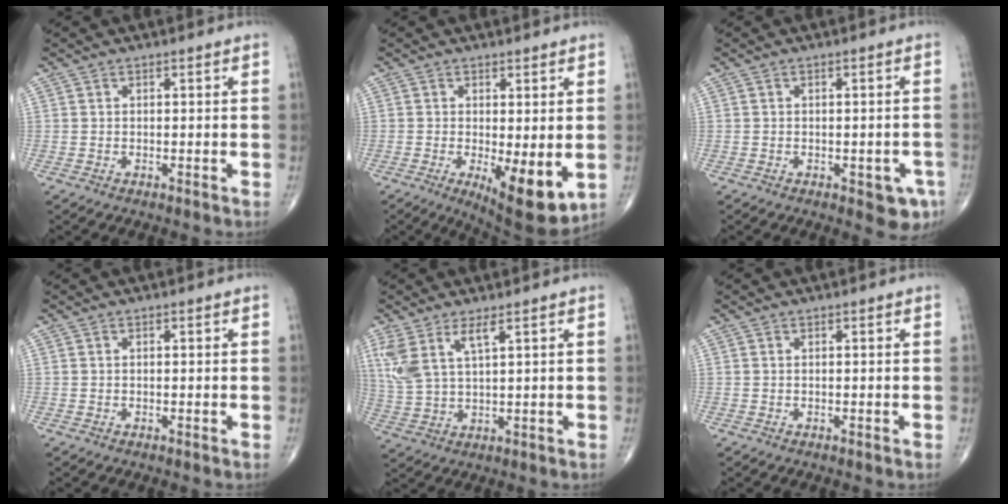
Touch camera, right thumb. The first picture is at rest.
{"total": 9.8, "force": [-1.9, 3.3, 9.0], "torque": [-0.127, -0.026, -0.020]}
{"total": 5.0, "force": [-2.1, 2.3, 3.9], "torque": [-0.024, 0.003, -0.022]}
{"total": 0.0}
{"total": 7.7, "force": [3.9, 2.3, 6.2], "torque": [-0.154, -0.013, 0.091]}
{"total": 0.0}